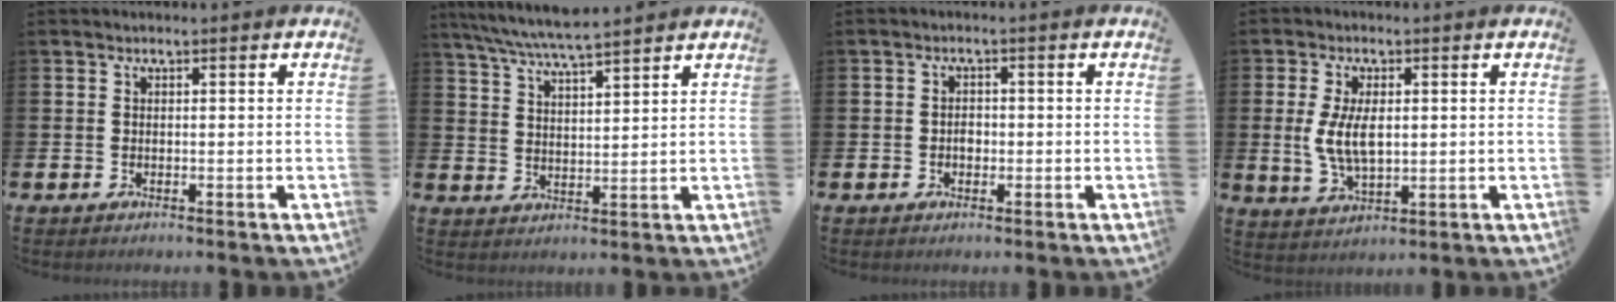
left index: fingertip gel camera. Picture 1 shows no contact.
{"total": 6.5, "force": [6.1, 0.2, 2.2], "torque": [-0.065, -0.027, 0.110]}
{"total": 1.5, "force": [-0.3, 1.1, 0.9], "torque": [-0.006, 0.001, -0.010]}
{"total": 6.0, "force": [0.9, 2.9, 5.2], "torque": [-0.099, 0.001, 0.011]}